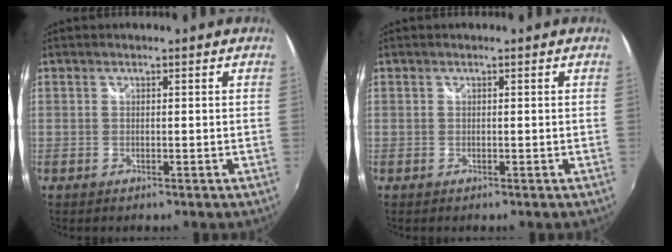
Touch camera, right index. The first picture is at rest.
{"total": 0.0}